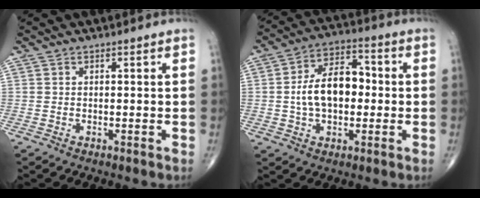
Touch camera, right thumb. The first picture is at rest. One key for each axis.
{"total": 12.4, "fx": -0.2, "fy": 7.6, "fz": 9.8, "tx": -0.151, "ty": 0.028, "tz": -0.009}